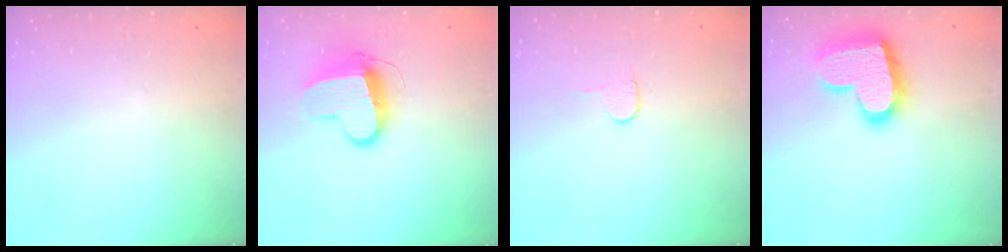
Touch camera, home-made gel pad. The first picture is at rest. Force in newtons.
{"total": 11.7, "press": 11.7, "slide": 0.9}
{"total": 4.1, "press": 4.1, "slide": 0.4}
{"total": 20.3, "press": 20.3, "slide": 1.4}